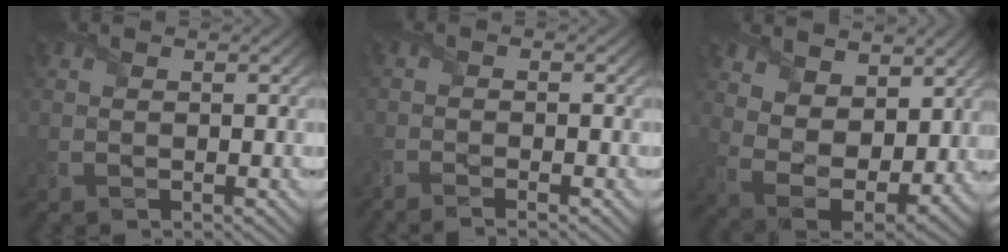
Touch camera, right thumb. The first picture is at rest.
{"total": 2.0, "force": [-1.6, -0.2, 1.1], "torque": [-0.024, -0.003, -0.035]}
{"total": 9.8, "force": [5.3, 5.5, 6.2], "torque": [-0.147, 0.001, 0.084]}